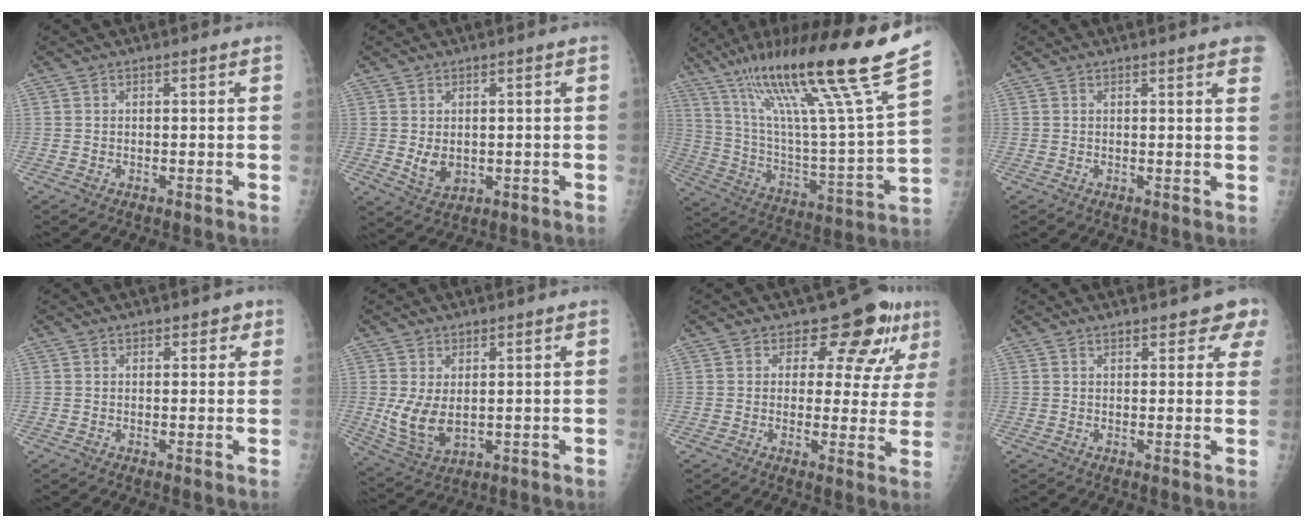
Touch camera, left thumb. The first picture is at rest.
{"total": 4.5, "force": [0.0, 3.3, 3.1], "torque": [-0.041, -0.011, 0.013]}
{"total": 30.0, "force": [19.3, 1.7, 23.0], "torque": [-0.367, -0.058, 0.332]}
{"total": 4.7, "force": [3.4, 0.6, 3.2], "torque": [-0.029, -0.002, 0.028]}
{"total": 2.1, "force": [1.2, 1.4, 1.1], "torque": [0.008, -0.002, 0.010]}
{"total": 7.7, "force": [0.5, 4.8, 6.0], "torque": [-0.114, -0.015, 0.026]}
{"total": 9.1, "force": [5.9, 5.3, 4.4], "torque": [-0.017, -0.033, 0.061]}
{"total": 4.8, "force": [3.9, 2.0, 1.9], "torque": [0.012, -0.013, 0.036]}